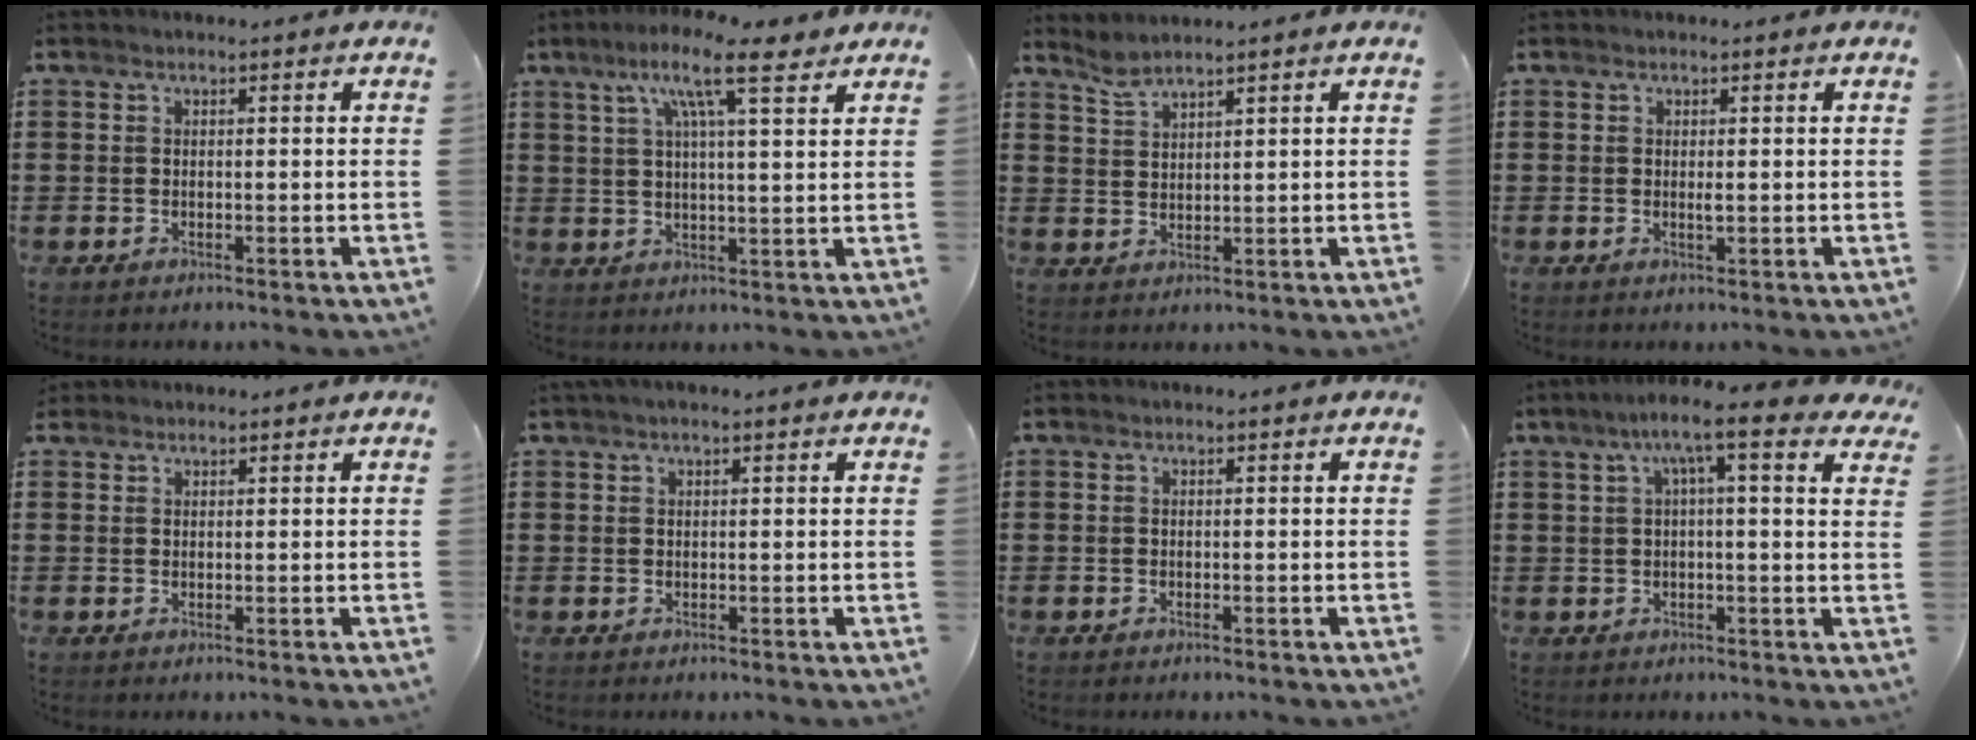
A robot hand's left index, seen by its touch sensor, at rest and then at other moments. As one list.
[{"total": 10.8, "force": [6.7, 2.2, 8.2], "torque": [-0.152, -0.011, 0.110]}, {"total": 2.4, "force": [2.2, 0.2, 0.9], "torque": [-0.024, 0.000, 0.043]}, {"total": 0.9, "force": [0.0, 0.1, 0.9], "torque": [-0.018, -0.004, 0.000]}, {"total": 1.0, "force": [1.0, 0.4, 0.1], "torque": [-0.005, 0.002, 0.019]}, {"total": 1.1, "force": [0.7, 0.1, 0.8], "torque": [-0.016, 0.001, 0.013]}, {"total": 0.0}, {"total": 7.7, "force": [4.3, 0.5, 6.4], "torque": [-0.125, -0.004, 0.069]}]